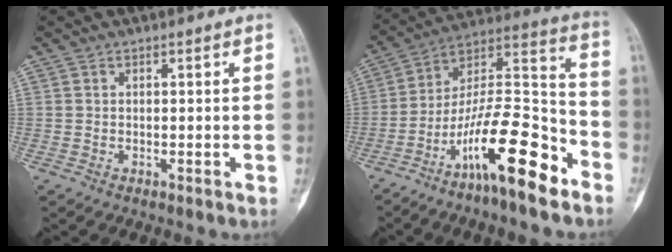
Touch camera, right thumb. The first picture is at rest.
{"total": 19.5, "force": [-11.2, 4.9, 15.2], "torque": [-0.263, 0.088, -0.192]}